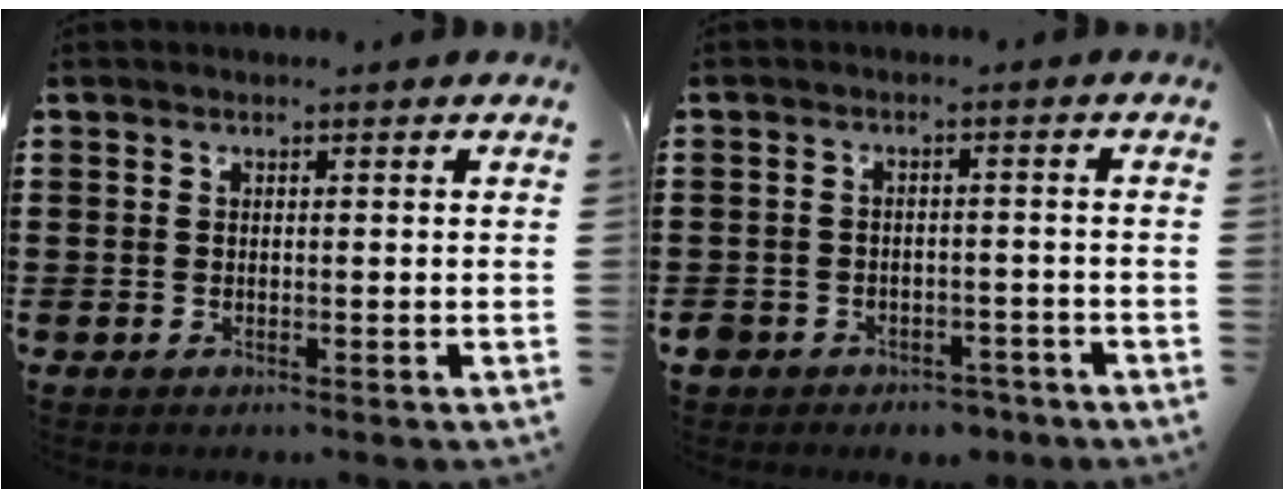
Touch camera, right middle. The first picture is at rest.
{"total": 3.1, "force": [-2.7, 1.4, 0.1], "torque": [-0.015, 0.002, -0.060]}